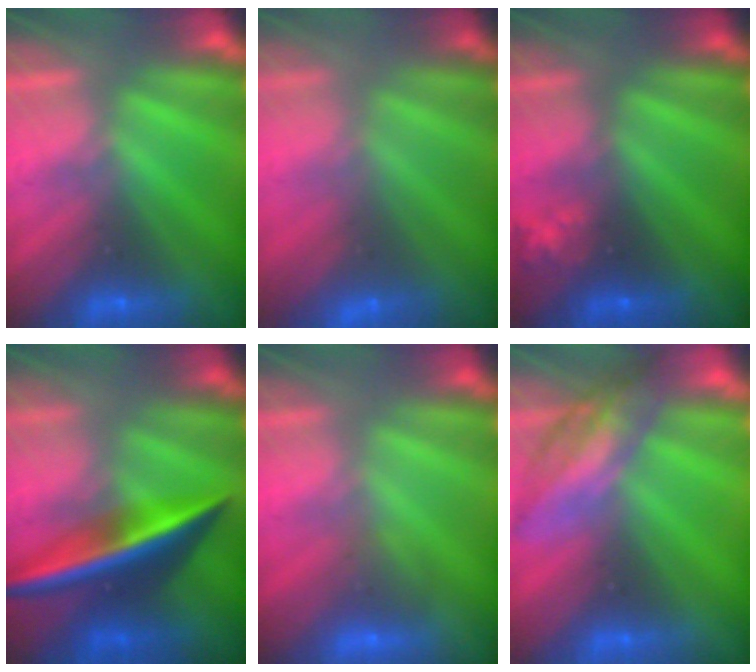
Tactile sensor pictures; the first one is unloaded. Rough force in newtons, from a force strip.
{"total": 3.1}
{"total": 2.3}
{"total": 2.5}
{"total": 2.9}
{"total": 2.7}